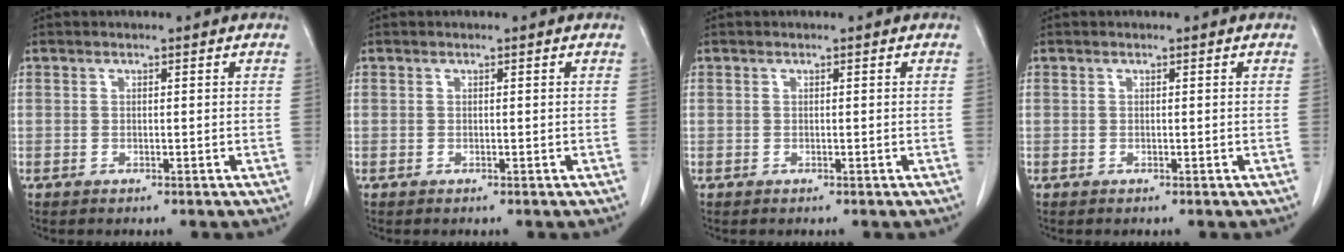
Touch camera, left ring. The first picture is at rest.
{"total": 0.0}
{"total": 0.0}
{"total": 0.0}